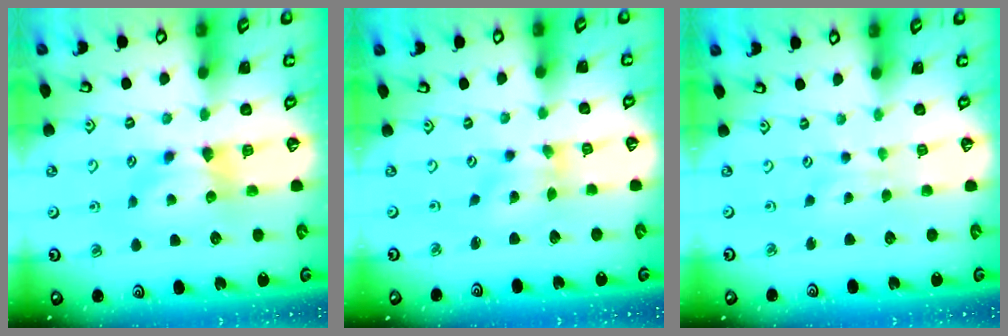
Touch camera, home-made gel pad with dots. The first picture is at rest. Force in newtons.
{"total": 1.3, "press": 0.6, "slide": 1.1}
{"total": 2.2, "press": 2.1, "slide": 0.4}